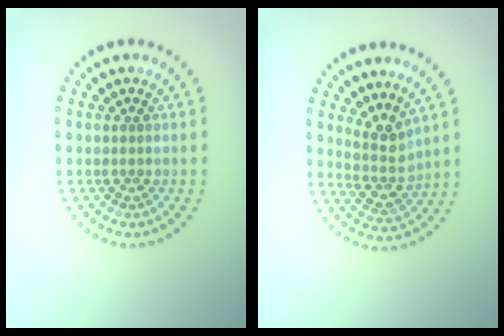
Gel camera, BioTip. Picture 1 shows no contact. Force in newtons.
{"total": 2.9, "press": 2.2, "slide": 1.8}